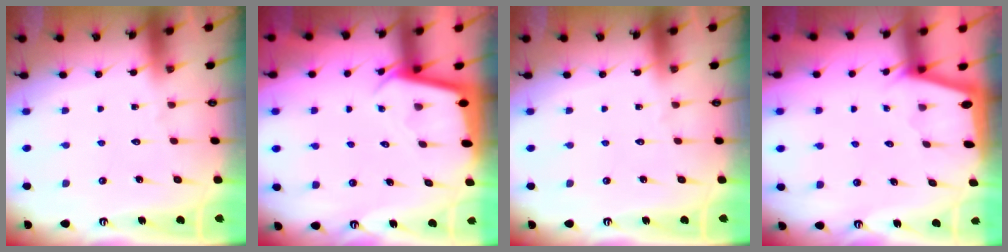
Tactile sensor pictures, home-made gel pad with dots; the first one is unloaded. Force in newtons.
{"total": 2.3, "press": 2.3, "slide": 0.1}
{"total": 0.0}
{"total": 1.8, "press": 1.8, "slide": 0.3}